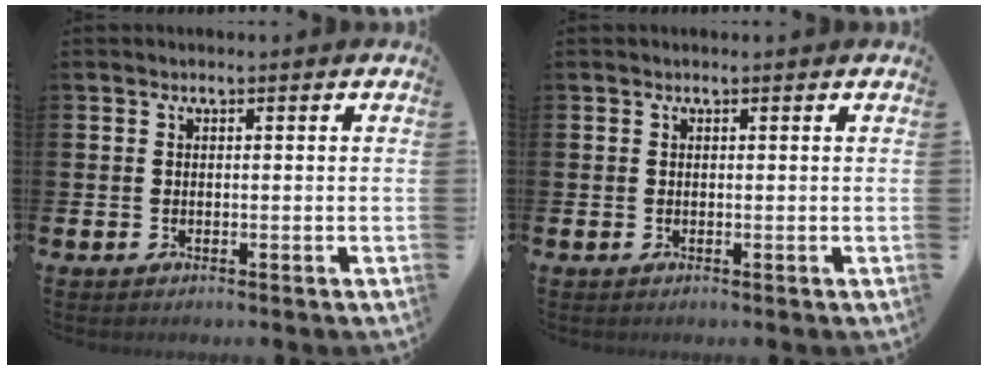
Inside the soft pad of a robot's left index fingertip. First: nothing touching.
{"total": 0.0}